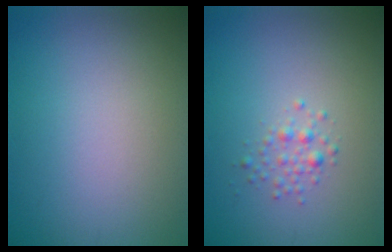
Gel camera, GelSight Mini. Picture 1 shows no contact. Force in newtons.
{"total": 1.3, "press": 1.3, "slide": 0.0}